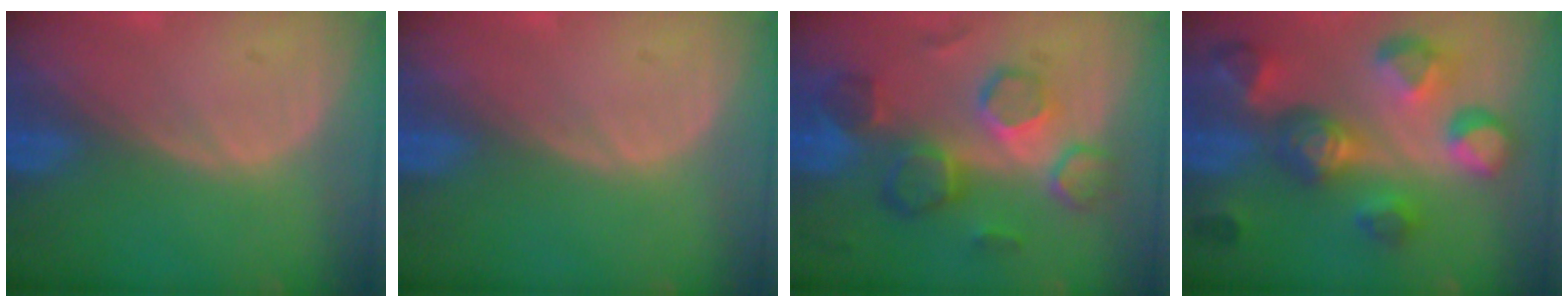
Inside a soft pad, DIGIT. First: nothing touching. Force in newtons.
{"total": 0.5, "press": 0.0, "slide": 0.5}
{"total": 8.7, "press": 8.4, "slide": 2.0}
{"total": 11.0, "press": 10.0, "slide": 4.6}